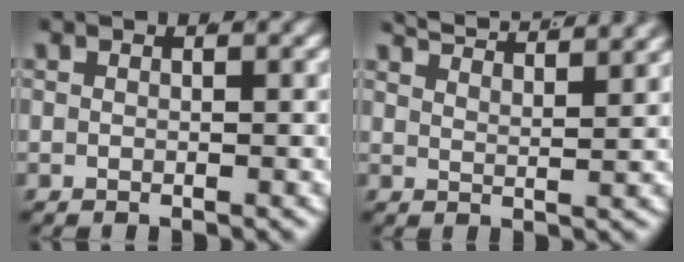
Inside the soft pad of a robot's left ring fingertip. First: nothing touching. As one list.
[{"total": 5.7, "force": [5.2, 0.8, 2.3], "torque": [-0.040, 0.007, 0.086]}]